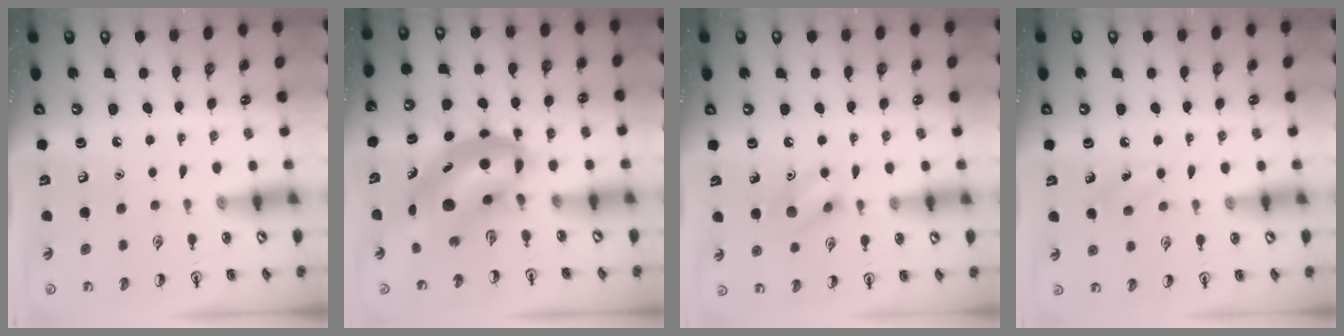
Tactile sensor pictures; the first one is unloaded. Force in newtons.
{"total": 8.1, "press": 7.7, "slide": 2.2}
{"total": 8.8, "press": 8.8, "slide": 0.4}
{"total": 4.9, "press": 4.6, "slide": 1.6}